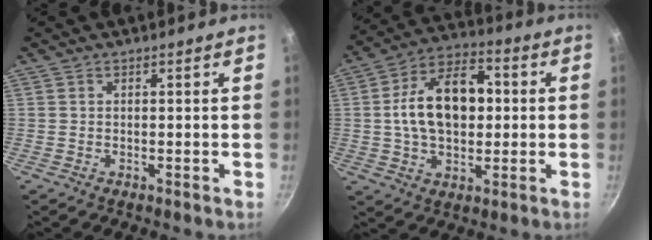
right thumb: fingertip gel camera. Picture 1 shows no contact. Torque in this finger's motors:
{"motor_torque": [1.71, 2.46, 1.28, -0.67, 0.15]}